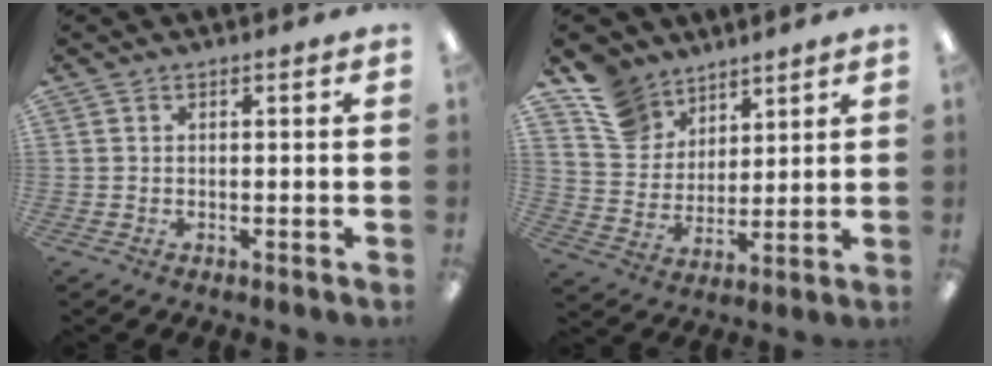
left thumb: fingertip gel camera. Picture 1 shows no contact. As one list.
[{"total": 11.6, "force": [9.1, 7.1, 1.5], "torque": [-0.046, -0.060, 0.180]}]